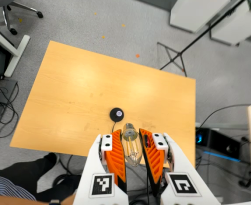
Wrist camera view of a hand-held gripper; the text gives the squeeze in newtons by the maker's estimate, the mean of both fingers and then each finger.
{"total": 22.4, "left": 23.8, "right": 20.9}